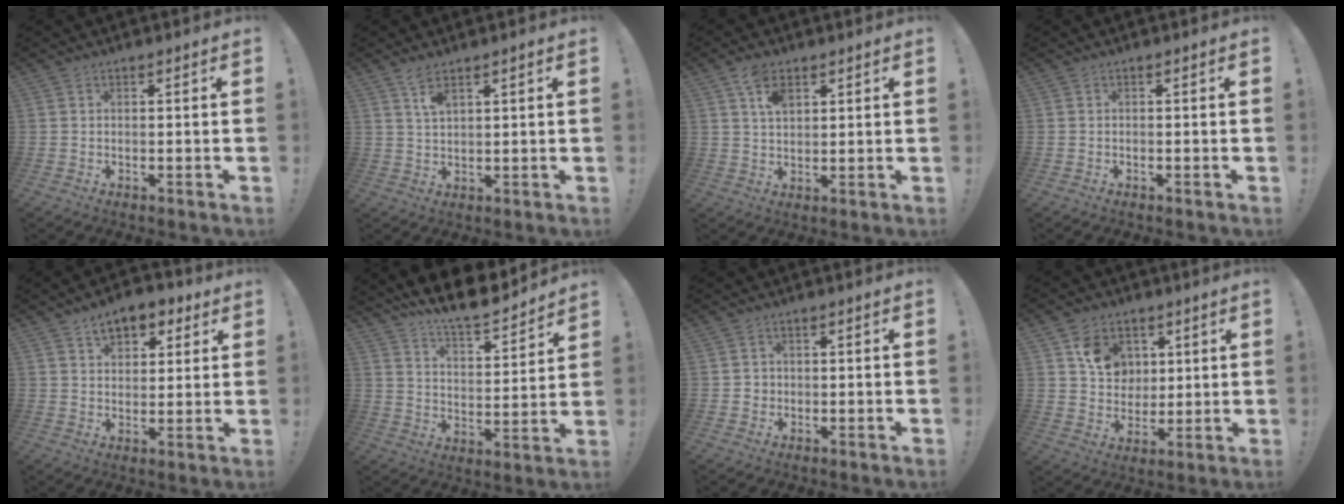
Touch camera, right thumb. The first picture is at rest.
{"total": 4.4, "force": [2.8, 1.2, 3.1], "torque": [-0.060, -0.006, 0.047]}
{"total": 6.7, "force": [3.4, 3.7, 4.4], "torque": [-0.076, -0.005, 0.063]}
{"total": 0.0}
{"total": 8.1, "force": [4.3, 5.5, 4.2], "torque": [-0.053, -0.015, 0.078]}
{"total": 11.5, "force": [10.3, 2.0, 4.6], "torque": [-0.089, -0.085, 0.181]}
{"total": 1.9, "force": [-0.5, 1.7, 0.5], "torque": [-0.002, 0.001, -0.010]}
{"total": 10.5, "force": [4.2, 8.8, 3.9], "torque": [-0.046, -0.019, 0.085]}